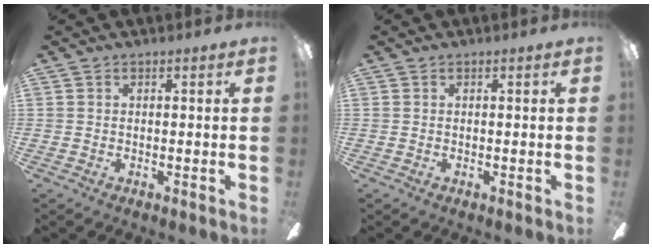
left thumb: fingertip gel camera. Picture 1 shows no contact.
{"total": 0.0}